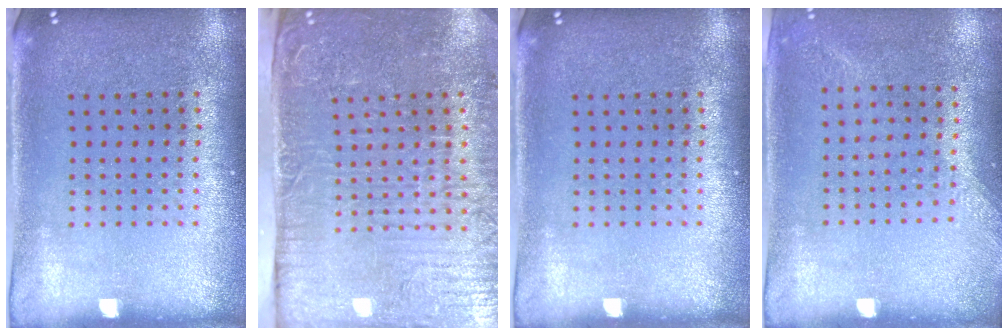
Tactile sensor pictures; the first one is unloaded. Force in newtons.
{"total": 5.5, "press": 4.6, "slide": 3.0}
{"total": 0.0}
{"total": 1.3, "press": 1.0, "slide": 0.7}